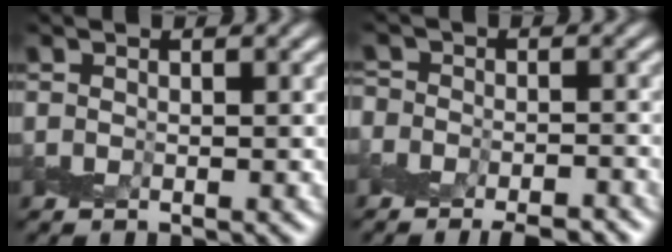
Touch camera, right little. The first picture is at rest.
{"total": 6.1, "force": [-5.1, 2.7, 2.1], "torque": [-0.009, -0.009, -0.080]}